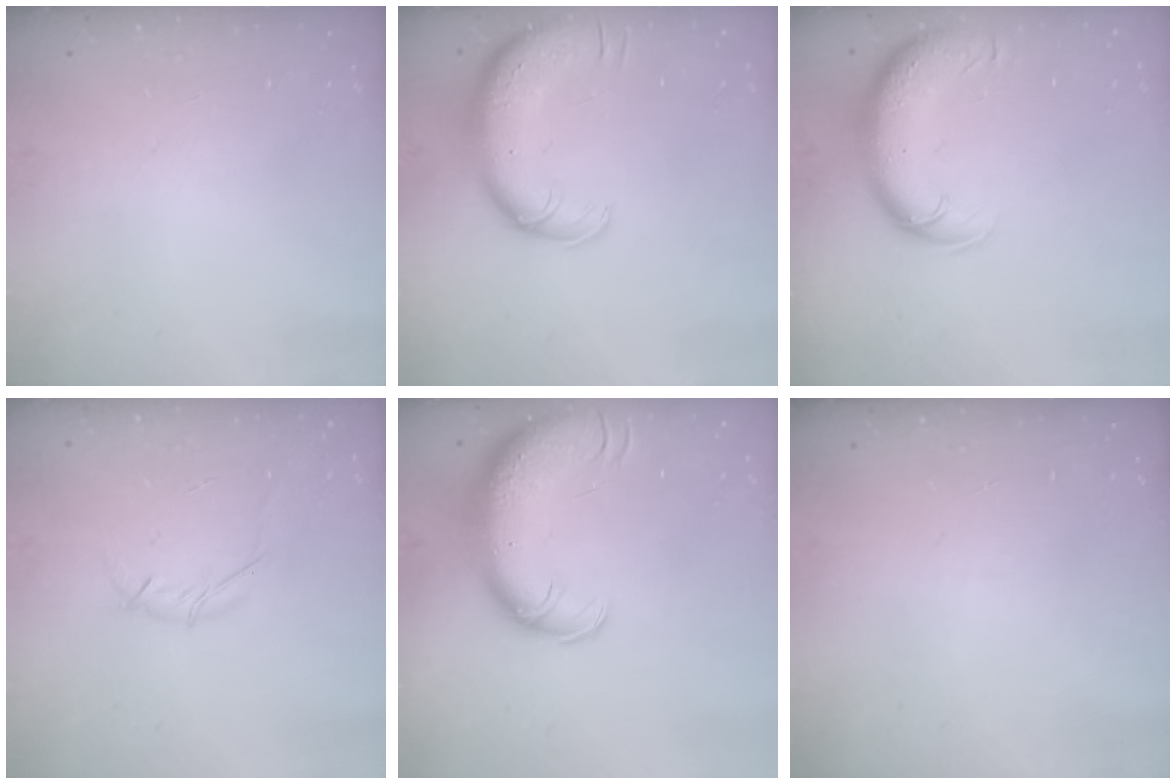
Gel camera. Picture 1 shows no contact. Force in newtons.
{"total": 14.4, "press": 14.0, "slide": 3.4}
{"total": 11.0, "press": 10.6, "slide": 2.8}
{"total": 3.8, "press": 3.7, "slide": 1.0}
{"total": 16.2, "press": 15.7, "slide": 3.9}
{"total": 0.0}